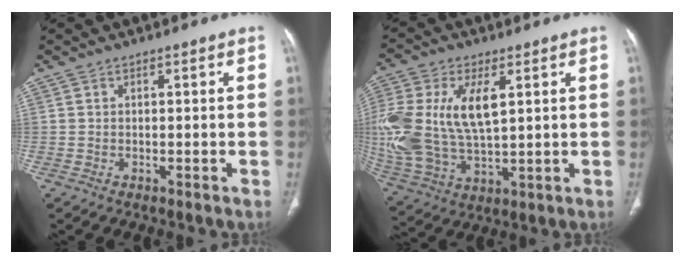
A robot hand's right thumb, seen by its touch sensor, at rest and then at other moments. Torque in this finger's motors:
{"motor_torque": [1.40, 3.61, 1.71, 0.60, 0.26]}